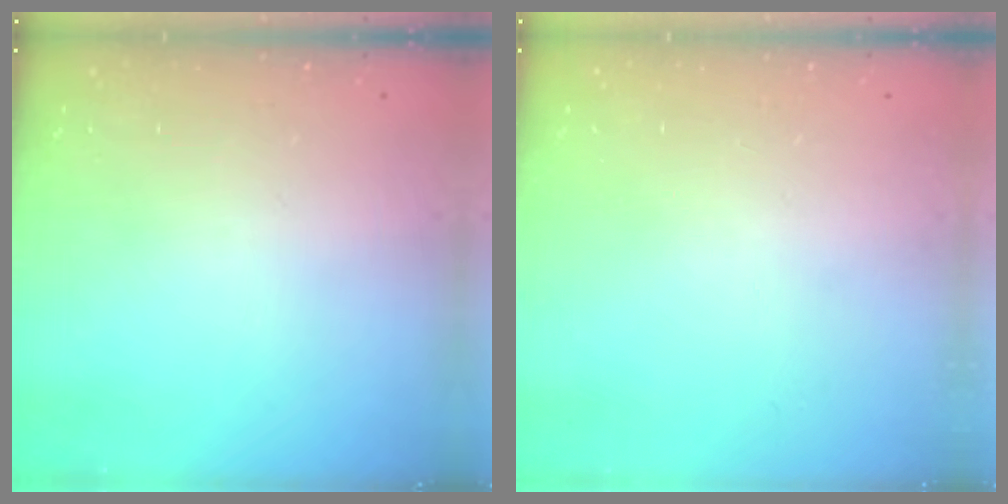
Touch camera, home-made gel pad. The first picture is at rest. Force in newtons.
{"total": 0.0}